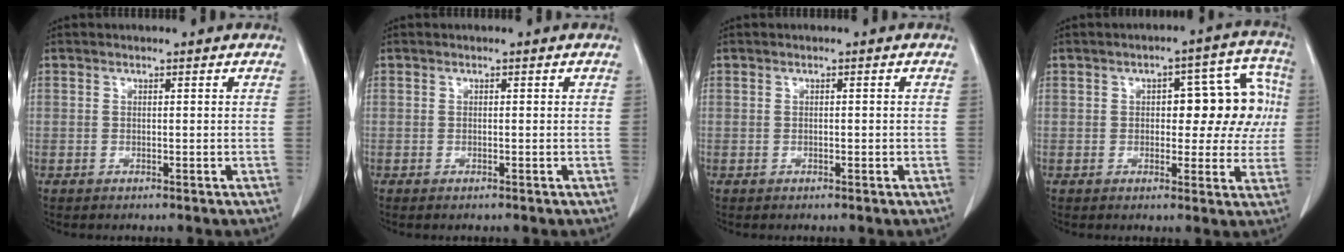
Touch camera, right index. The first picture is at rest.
{"total": 0.8, "force": [-0.3, 0.5, 0.6], "torque": [-0.016, -0.001, -0.002]}
{"total": 0.9, "force": [-0.2, 0.5, 0.7], "torque": [-0.020, 0.003, -0.001]}
{"total": 14.2, "force": [1.4, 6.7, 12.5], "torque": [-0.165, 0.046, 0.026]}